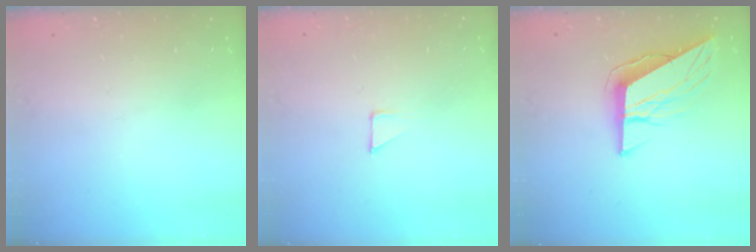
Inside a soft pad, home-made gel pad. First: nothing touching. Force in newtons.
{"total": 3.1, "press": 3.1, "slide": 0.3}
{"total": 10.2, "press": 10.2, "slide": 0.6}